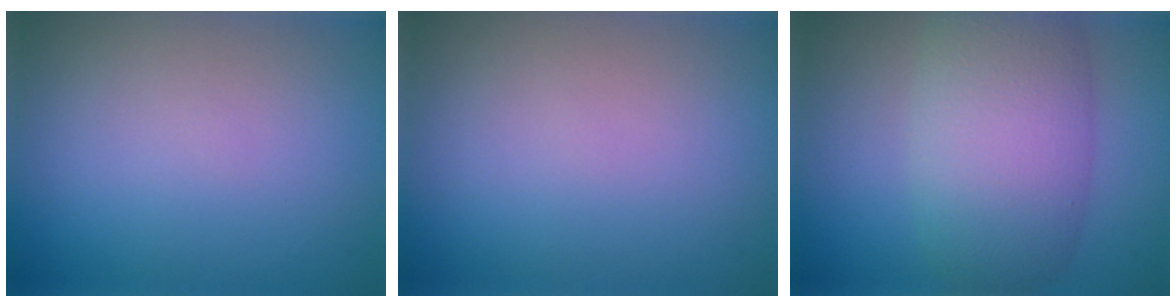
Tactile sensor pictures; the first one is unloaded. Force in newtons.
{"total": 0.0}
{"total": 7.9, "press": 7.9, "slide": 0.4}